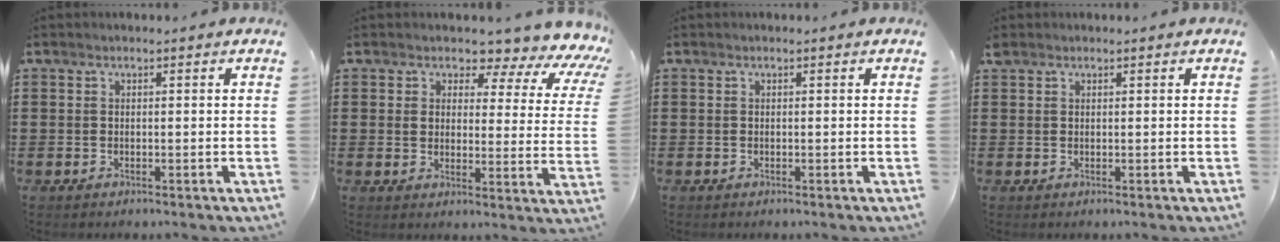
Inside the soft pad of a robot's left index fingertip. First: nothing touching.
{"total": 3.7, "force": [2.6, 2.0, 1.8], "torque": [-0.044, -0.026, 0.032]}
{"total": 0.0}
{"total": 0.8, "force": [0.6, 0.5, 0.3], "torque": [-0.007, 0.004, 0.012]}